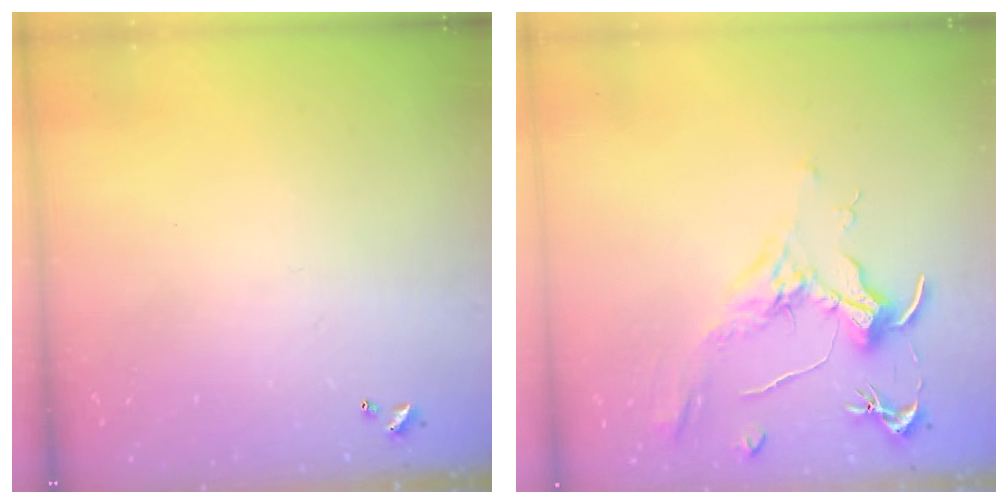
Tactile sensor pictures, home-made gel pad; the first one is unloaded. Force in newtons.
{"total": 2.0, "press": 1.7, "slide": 0.9}